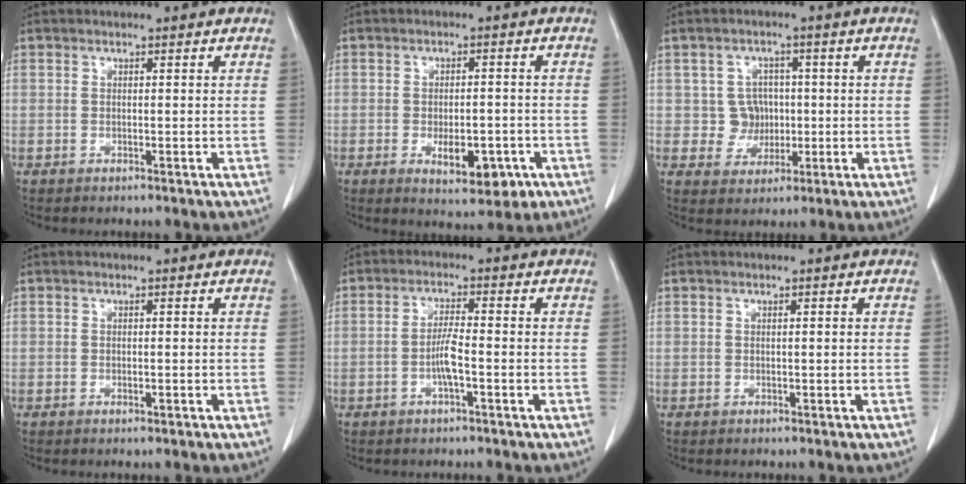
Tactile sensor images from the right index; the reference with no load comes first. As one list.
[{"total": 7.3, "force": [-2.7, 3.1, 6.0], "torque": [-0.083, -0.006, -0.028]}, {"total": 4.7, "force": [0.1, 4.6, 1.0], "torque": [-0.008, 0.012, 0.008]}, {"total": 0.7, "force": [-0.3, 0.1, 0.6], "torque": [-0.012, -0.002, -0.002]}, {"total": 3.7, "force": [-1.2, 0.2, 3.5], "torque": [-0.072, 0.002, -0.024]}, {"total": 0.0}]